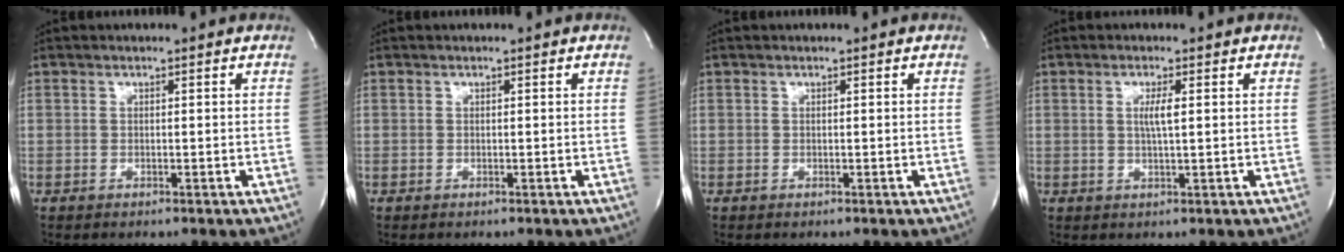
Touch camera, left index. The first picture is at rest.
{"total": 0.0}
{"total": 0.0}
{"total": 2.6, "force": [0.5, 0.0, 2.5], "torque": [-0.051, -0.003, 0.009]}